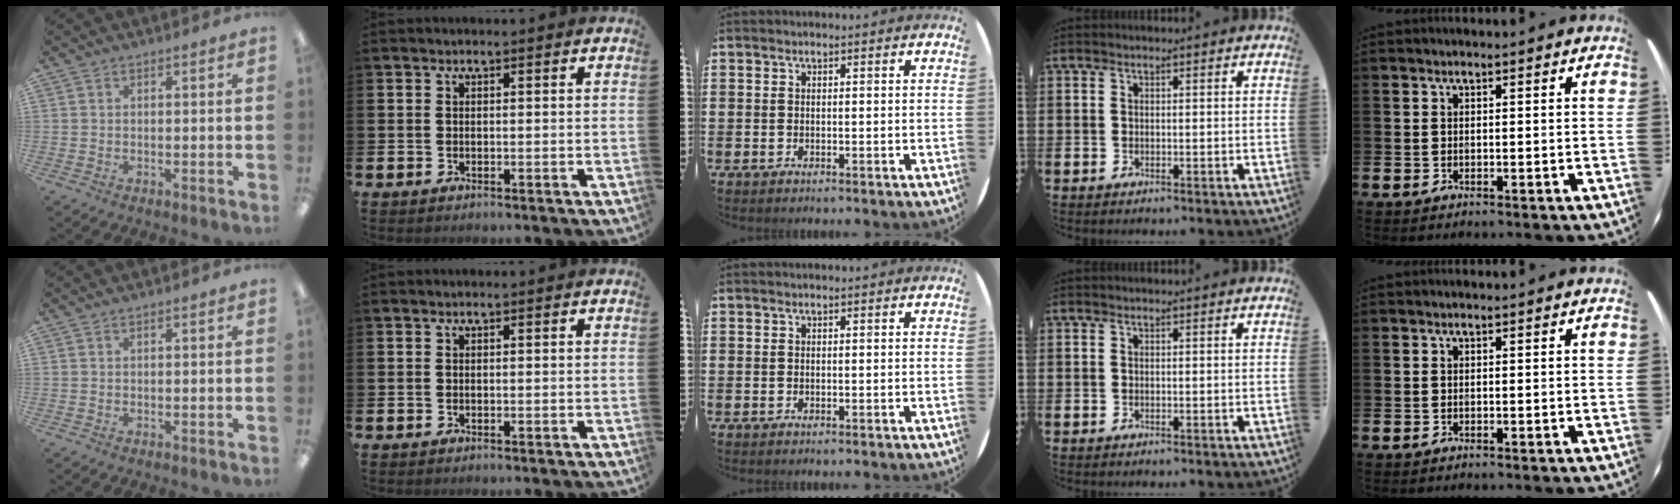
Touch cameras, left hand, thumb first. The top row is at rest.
{}